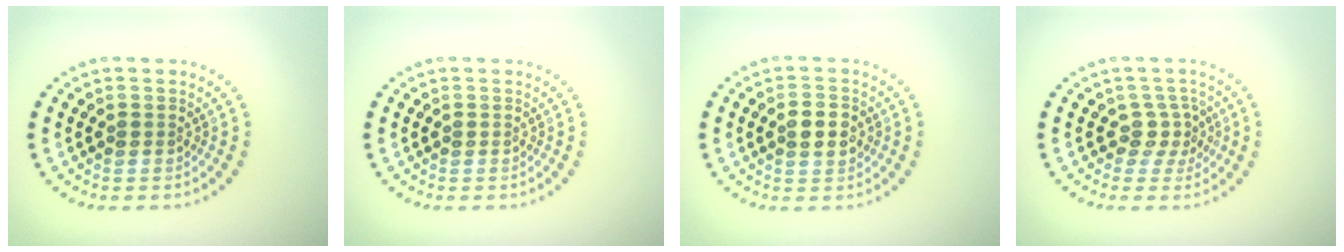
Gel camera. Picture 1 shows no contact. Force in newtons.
{"total": 0.0}
{"total": 2.5, "press": 2.5, "slide": 0.2}
{"total": 2.1, "press": 1.6, "slide": 1.3}